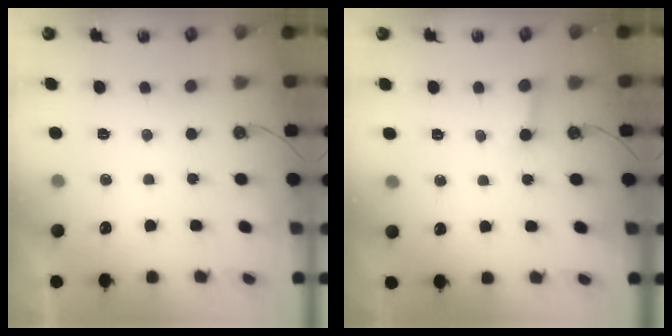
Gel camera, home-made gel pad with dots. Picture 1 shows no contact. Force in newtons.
{"total": 2.9, "press": 2.9, "slide": 0.2}